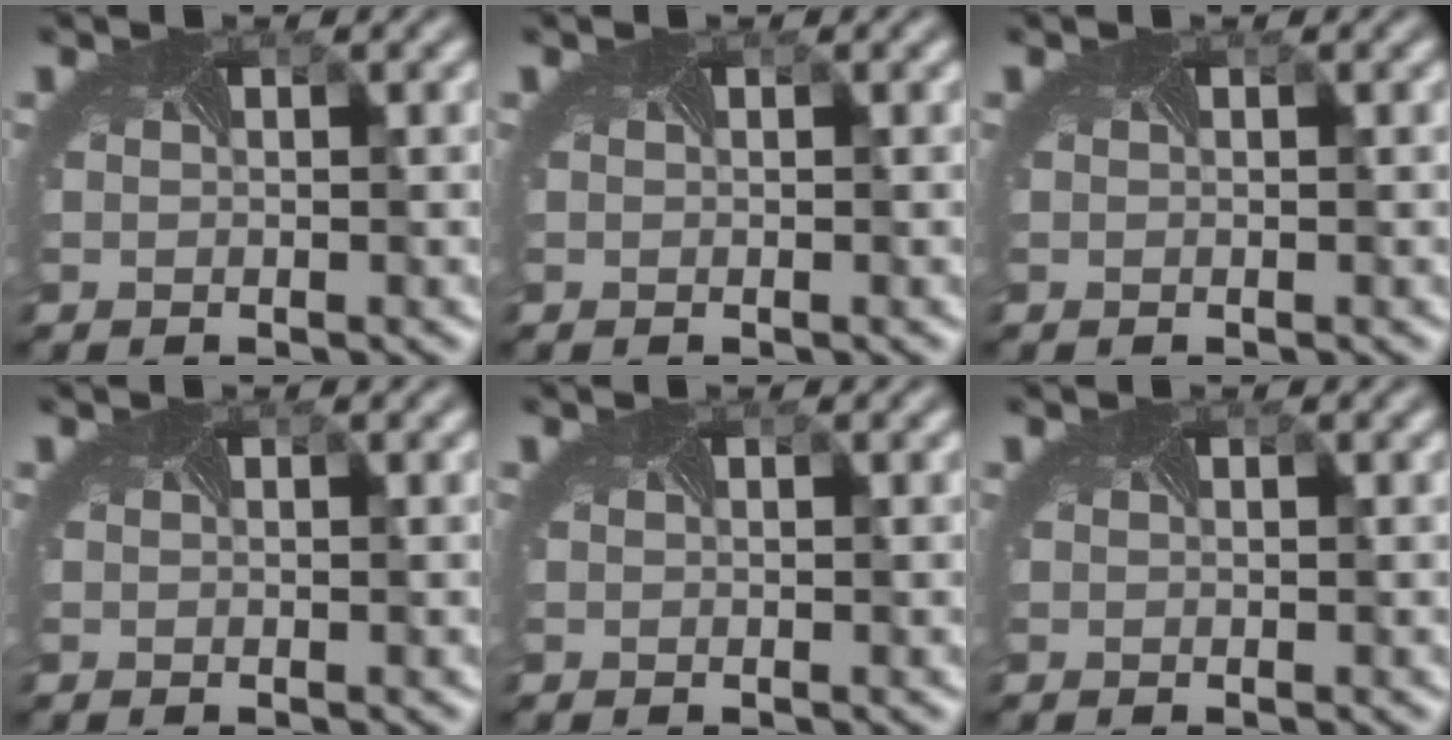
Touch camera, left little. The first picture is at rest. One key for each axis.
{"total": 0.0}
{"total": 0.0}
{"total": 0.0}
{"total": 0.0}
{"total": 0.0}